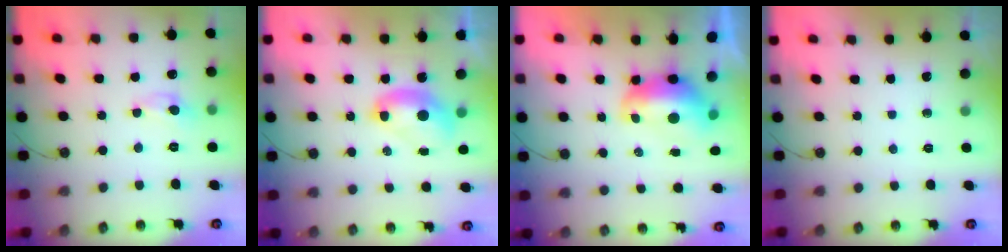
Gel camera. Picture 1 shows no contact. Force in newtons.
{"total": 2.7, "press": 2.7, "slide": 0.1}
{"total": 2.7, "press": 2.5, "slide": 1.1}
{"total": 0.0}